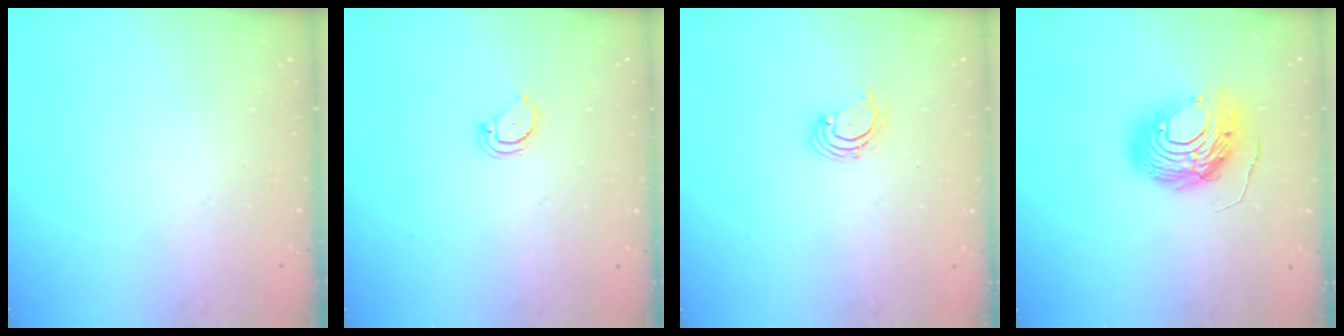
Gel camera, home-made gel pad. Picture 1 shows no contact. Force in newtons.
{"total": 2.6, "press": 2.6, "slide": 0.2}
{"total": 1.8, "press": 1.7, "slide": 0.6}
{"total": 12.5, "press": 12.4, "slide": 0.9}